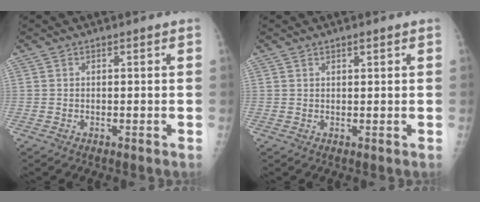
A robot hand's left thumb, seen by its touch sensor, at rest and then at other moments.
{"total": 1.0, "force": [0.7, 0.4, 0.6], "torque": [-0.004, -0.003, 0.011]}